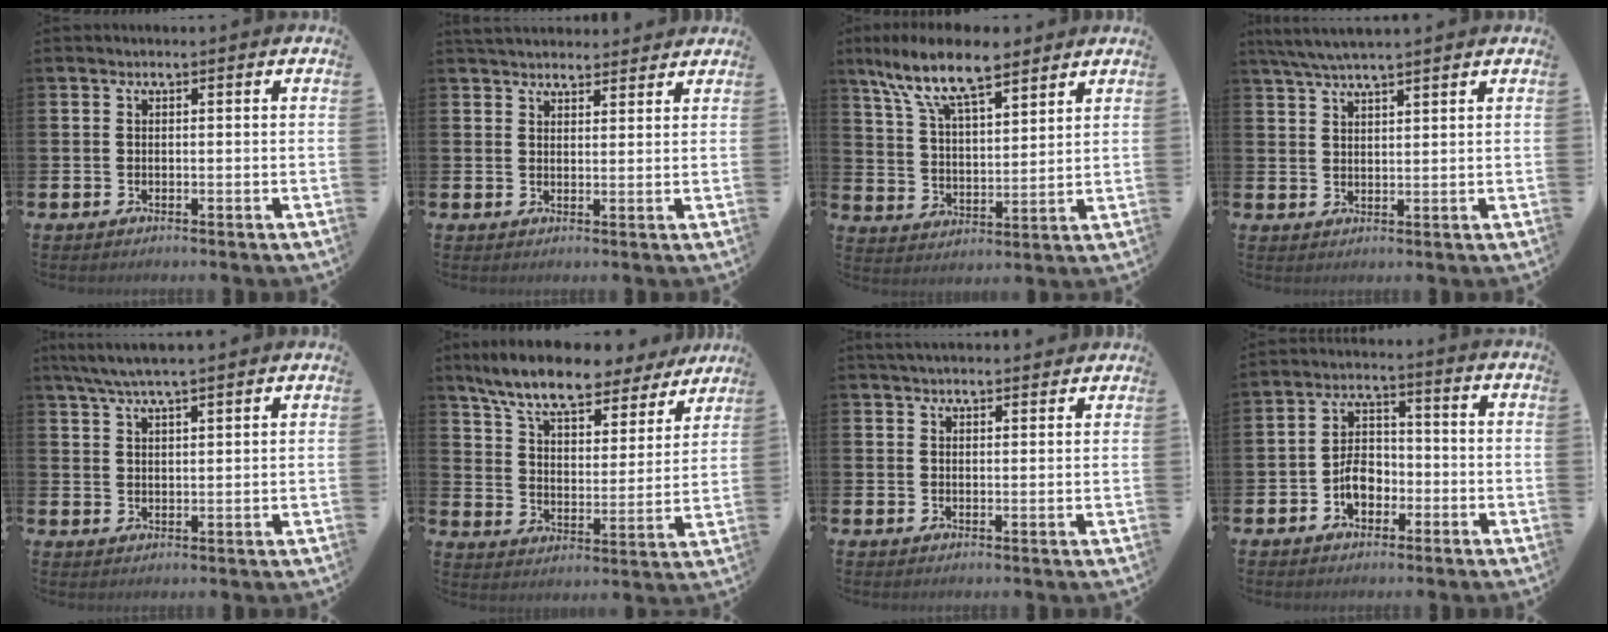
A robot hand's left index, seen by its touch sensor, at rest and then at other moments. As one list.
[{"total": 3.6, "force": [3.5, 0.9, 0.2], "torque": [0.003, -0.017, 0.063]}, {"total": 10.8, "force": [8.7, 3.1, 5.5], "torque": [-0.127, -0.029, 0.157]}, {"total": 4.6, "force": [4.2, 0.2, 1.9], "torque": [-0.054, -0.004, 0.078]}, {"total": 5.0, "force": [4.5, 0.2, 2.1], "torque": [-0.060, -0.006, 0.083]}, {"total": 9.7, "force": [8.6, 1.9, 4.1], "torque": [-0.108, -0.051, 0.148]}, {"total": 2.9, "force": [2.8, 0.5, 0.4], "torque": [-0.014, -0.006, 0.052]}, {"total": 4.4, "force": [-1.8, 3.0, 2.6], "torque": [-0.045, 0.009, -0.037]}]